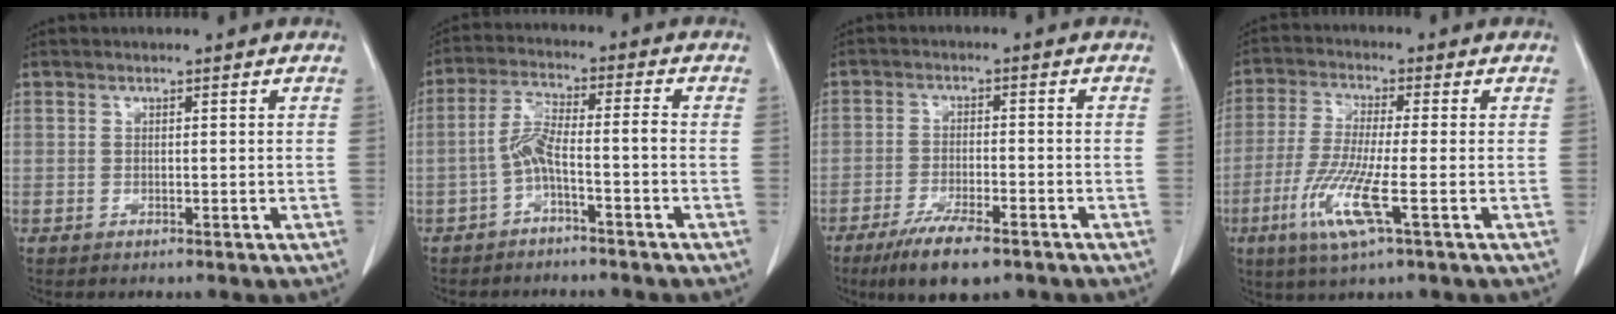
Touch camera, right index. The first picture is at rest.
{"total": 5.6, "force": [-2.3, 0.4, 5.1], "torque": [-0.106, 0.026, -0.042]}
{"total": 8.6, "force": [-6.0, 1.7, 6.0], "torque": [-0.105, -0.016, -0.096]}
{"total": 9.4, "force": [-3.5, 0.3, 8.7], "torque": [-0.186, -0.022, -0.071]}